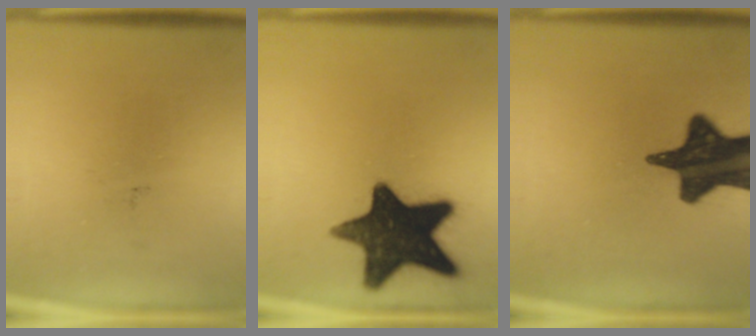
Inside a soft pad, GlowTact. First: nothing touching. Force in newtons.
{"total": 17.9}
{"total": 17.5}